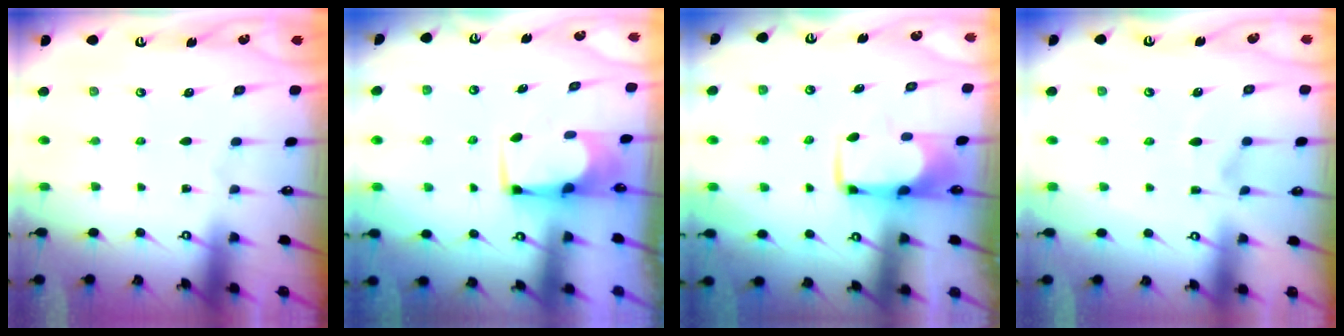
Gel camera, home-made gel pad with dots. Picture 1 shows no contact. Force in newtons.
{"total": 1.7, "press": 1.7, "slide": 0.3}
{"total": 1.8, "press": 1.8, "slide": 0.4}
{"total": 2.2, "press": 1.7, "slide": 1.4}